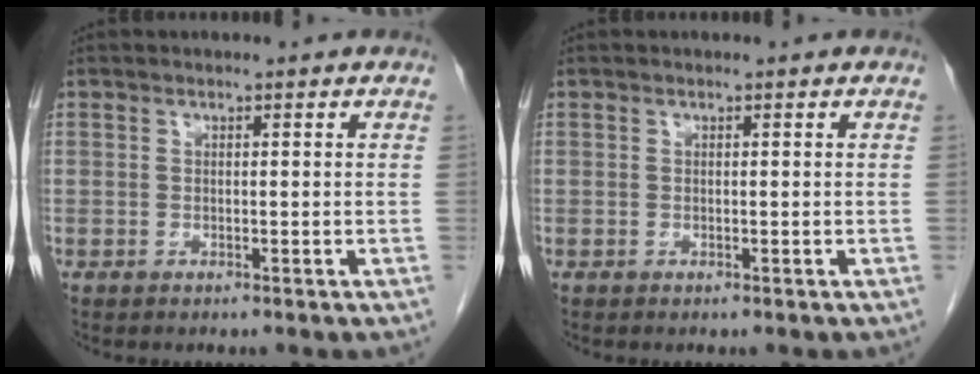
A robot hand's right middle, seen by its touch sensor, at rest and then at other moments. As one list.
[{"total": 0.0}]